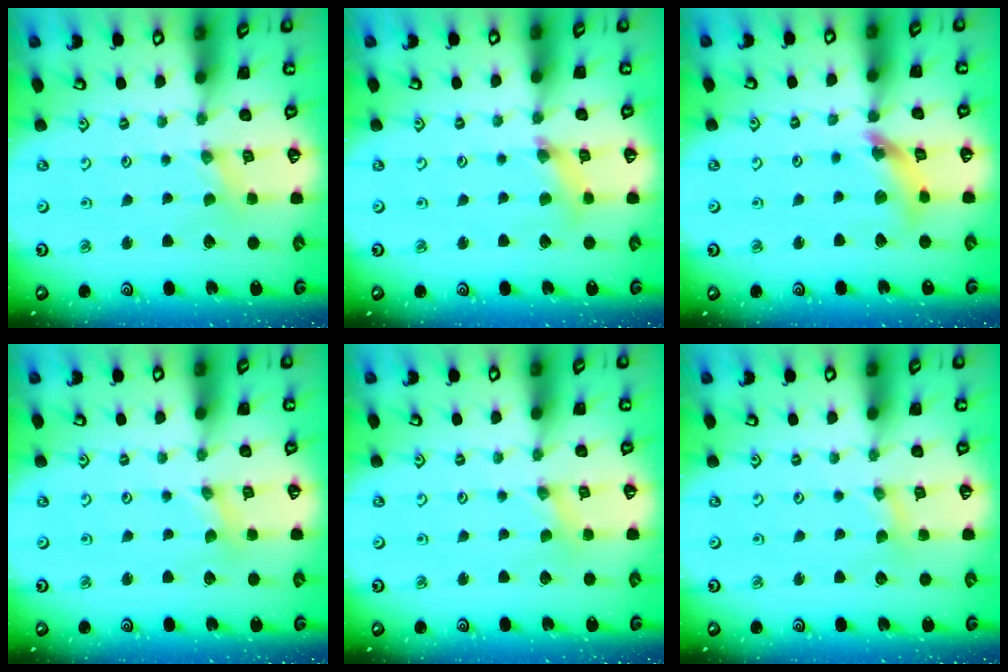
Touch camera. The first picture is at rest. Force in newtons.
{"total": 4.1, "press": 4.1, "slide": 0.4}
{"total": 11.1, "press": 11.0, "slide": 1.4}
{"total": 0.0}
{"total": 0.0}
{"total": 0.8, "press": 0.8, "slide": 0.2}